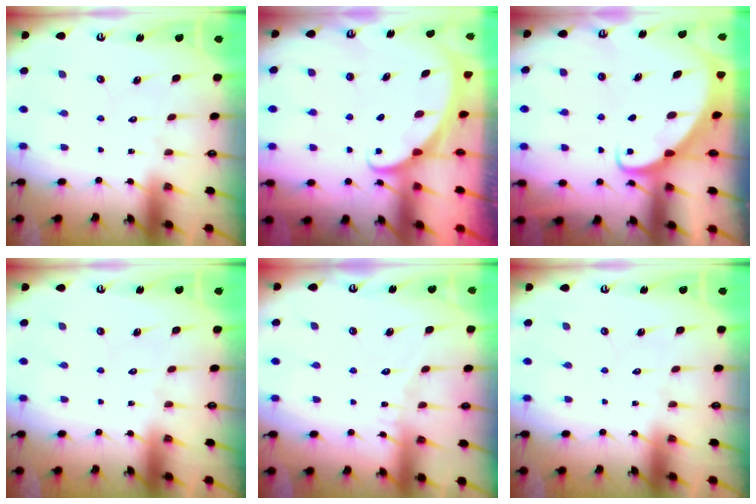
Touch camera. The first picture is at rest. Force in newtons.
{"total": 1.5, "press": 1.5, "slide": 0.1}
{"total": 3.9, "press": 3.9, "slide": 0.3}
{"total": 0.0}
{"total": 5.5, "press": 5.5, "slide": 0.6}
{"total": 0.0}